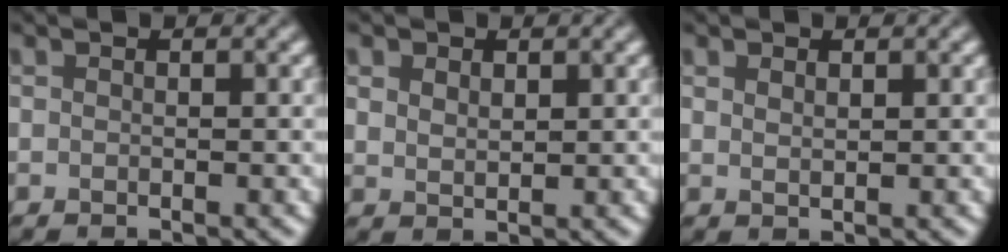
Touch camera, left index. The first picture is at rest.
{"total": 1.7, "force": [1.0, 1.1, 0.8], "torque": [-0.018, -0.001, 0.022]}
{"total": 0.9, "force": [0.6, 0.5, 0.5], "torque": [-0.012, -0.002, 0.014]}